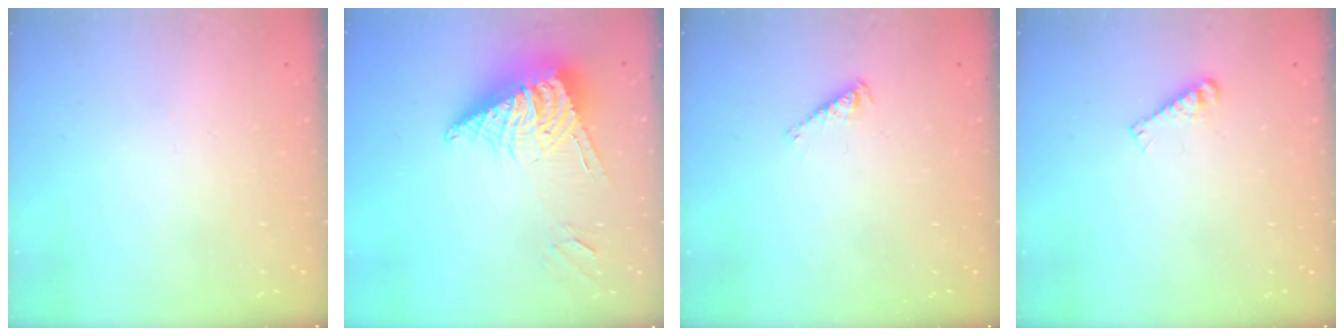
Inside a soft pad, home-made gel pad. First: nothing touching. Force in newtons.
{"total": 12.4, "press": 12.3, "slide": 1.6}
{"total": 2.8, "press": 2.7, "slide": 0.5}
{"total": 4.3, "press": 4.3, "slide": 0.2}